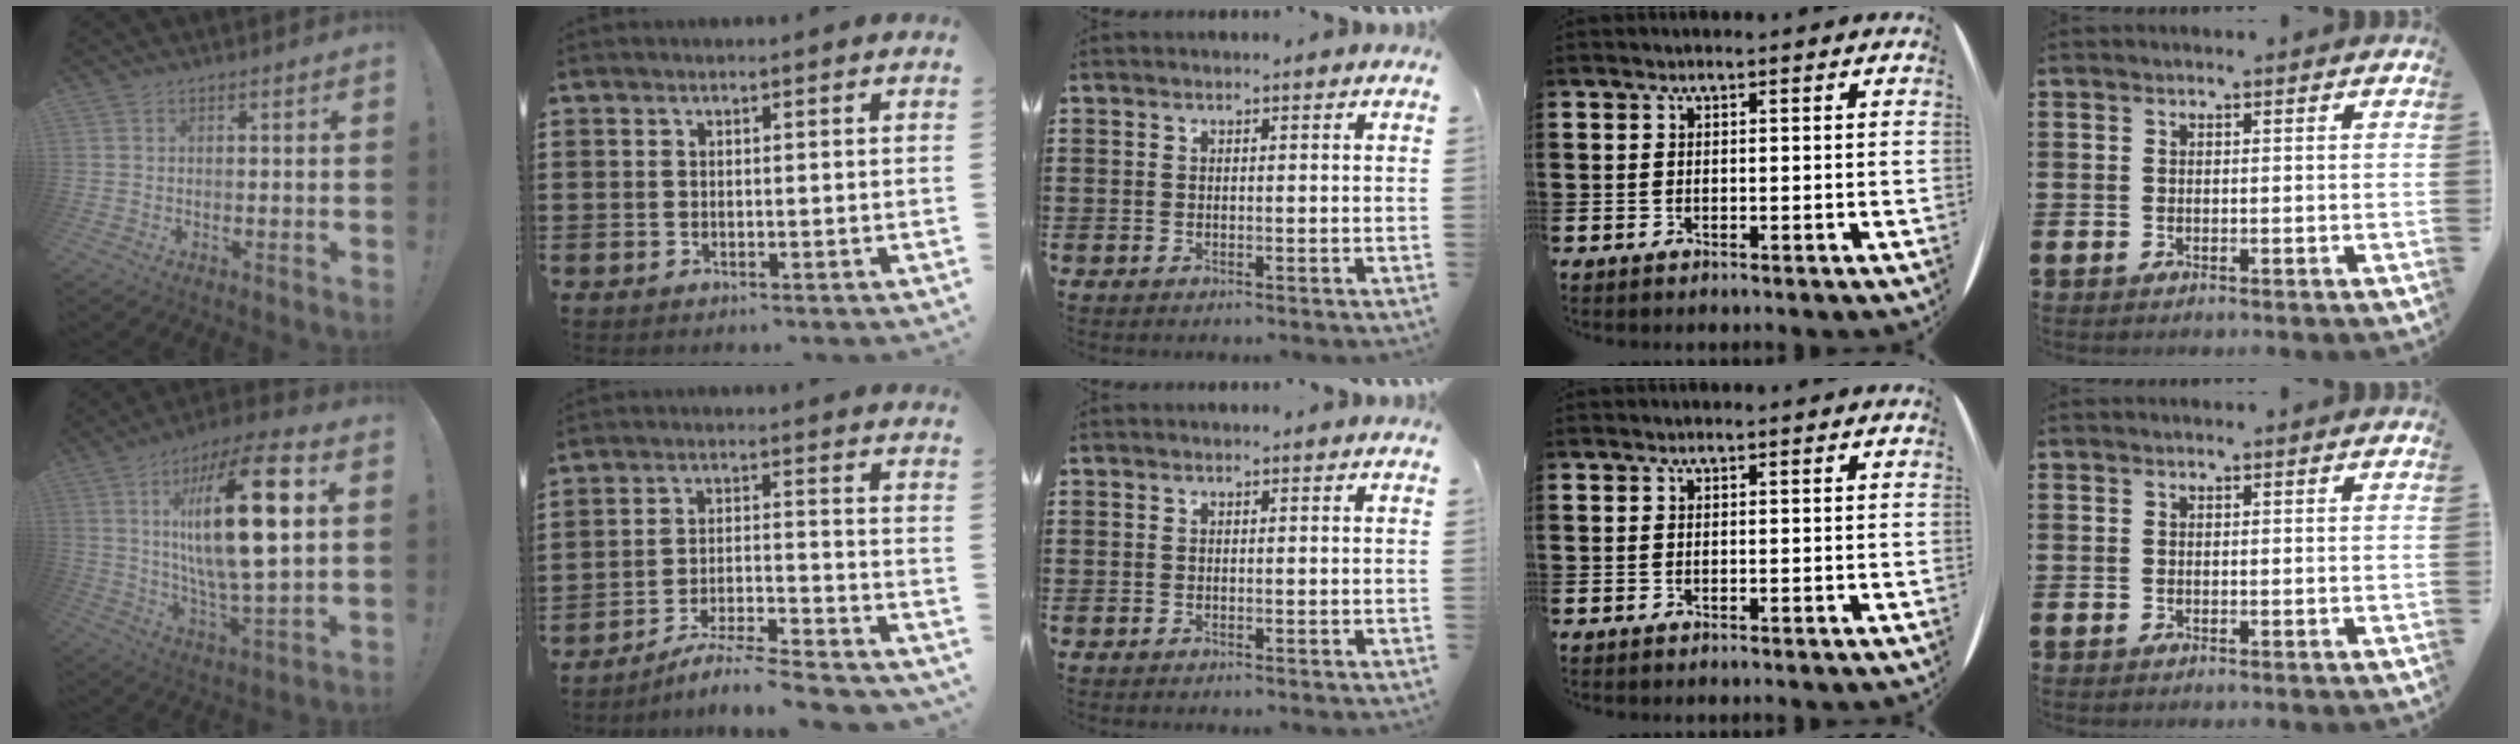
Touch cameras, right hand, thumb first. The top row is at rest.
{"thumb": {"total": 24.2, "force": [5.8, 6.9, 22.5], "torque": [-0.388, -0.020, 0.073]}, "index": {"total": 6.3, "force": [-5.9, -0.1, 2.2], "torque": [-0.041, -0.005, -0.115]}}